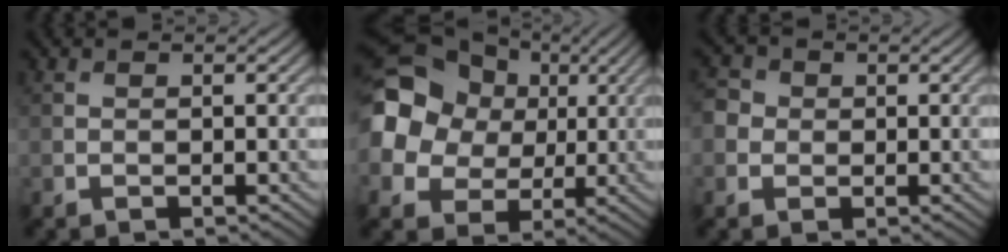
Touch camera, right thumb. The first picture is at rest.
{"total": 16.8, "force": [3.5, 14.4, 7.9], "torque": [-0.251, 0.029, 0.054]}
{"total": 2.7, "force": [0.0, 2.5, 0.9], "torque": [-0.028, 0.004, -0.002]}